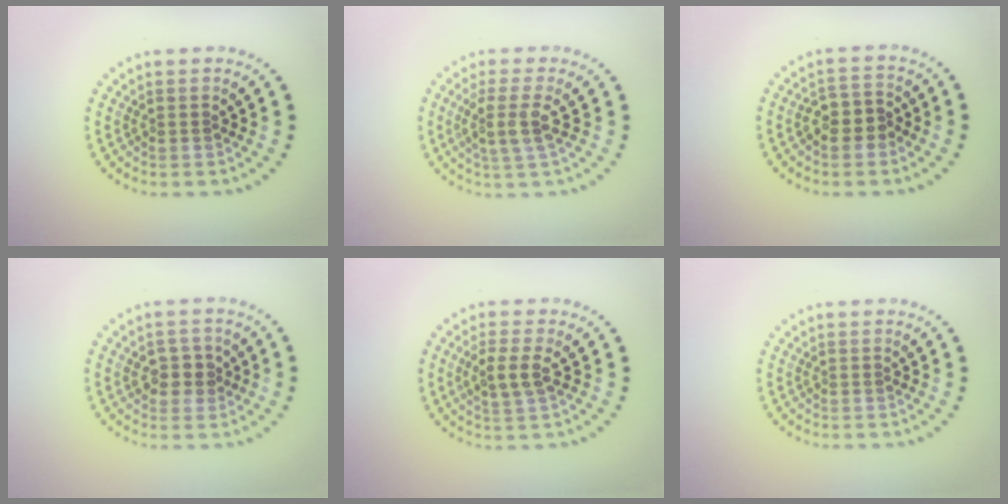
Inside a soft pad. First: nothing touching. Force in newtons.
{"total": 3.1, "press": 2.4, "slide": 1.9}
{"total": 2.7, "press": 2.5, "slide": 1.0}
{"total": 2.6, "press": 2.5, "slide": 0.3}
{"total": 2.7, "press": 2.5, "slide": 0.8}
{"total": 0.0}